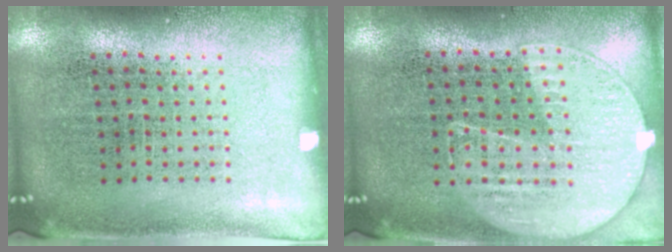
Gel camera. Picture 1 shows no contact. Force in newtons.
{"total": 1.1, "press": 1.0, "slide": 0.6}